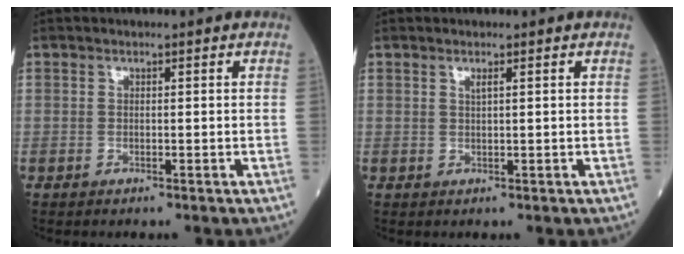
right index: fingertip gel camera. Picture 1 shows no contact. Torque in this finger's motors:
{"motor_torque": [-0.03, 0.01, -0.02, 0.01]}